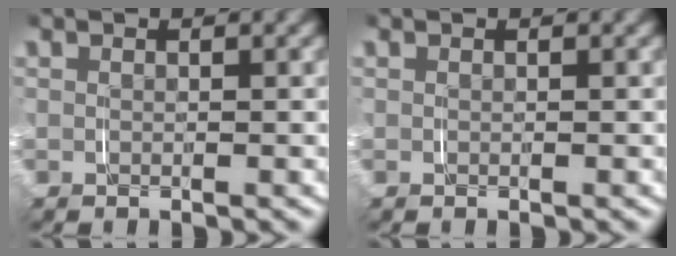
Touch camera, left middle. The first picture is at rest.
{"total": 0.0}